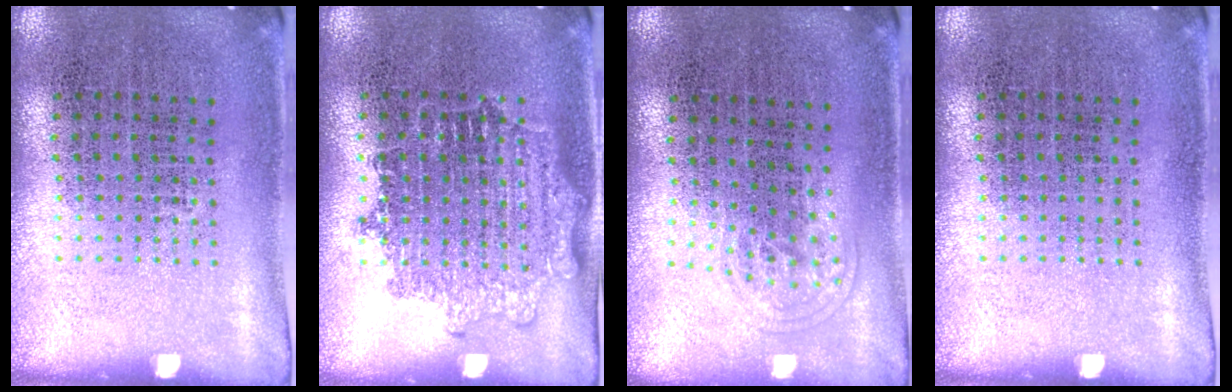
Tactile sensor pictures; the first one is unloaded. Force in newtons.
{"total": 1.1, "press": 1.1, "slide": 0.1}
{"total": 1.0, "press": 0.6, "slide": 0.8}
{"total": 0.0}